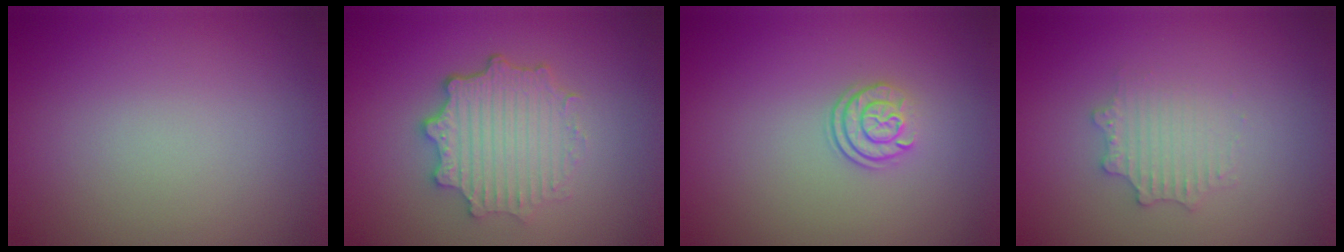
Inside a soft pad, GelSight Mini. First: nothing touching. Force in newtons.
{"total": 4.9, "press": 3.8, "slide": 3.1}
{"total": 2.4, "press": 1.8, "slide": 1.5}
{"total": 2.2, "press": 2.2, "slide": 0.4}